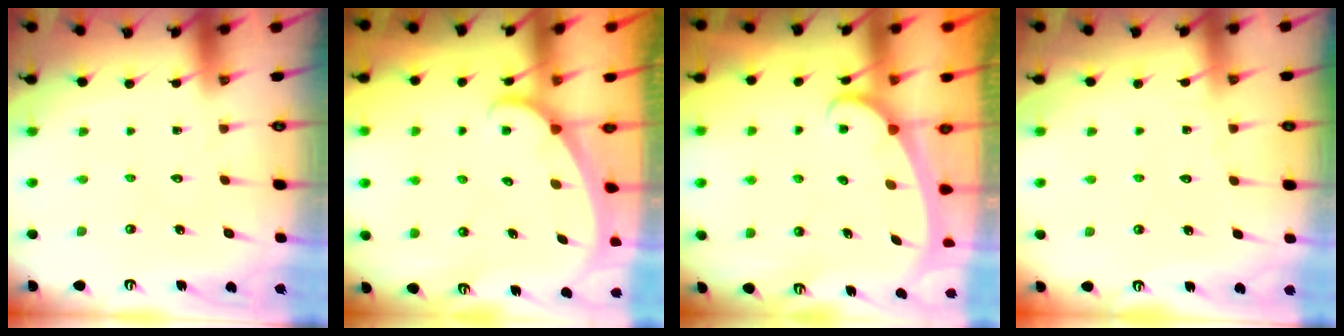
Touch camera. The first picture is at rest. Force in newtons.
{"total": 1.6, "press": 1.6, "slide": 0.1}
{"total": 2.3, "press": 2.3, "slide": 0.3}
{"total": 3.3, "press": 3.3, "slide": 0.3}